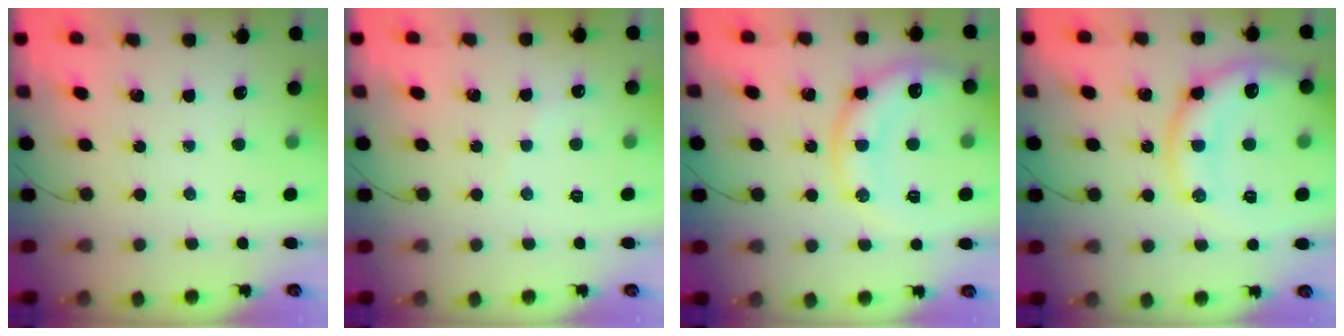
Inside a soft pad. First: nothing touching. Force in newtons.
{"total": 5.7, "press": 5.6, "slide": 1.1}
{"total": 15.4, "press": 15.3, "slide": 1.5}
{"total": 16.7, "press": 16.6, "slide": 1.9}